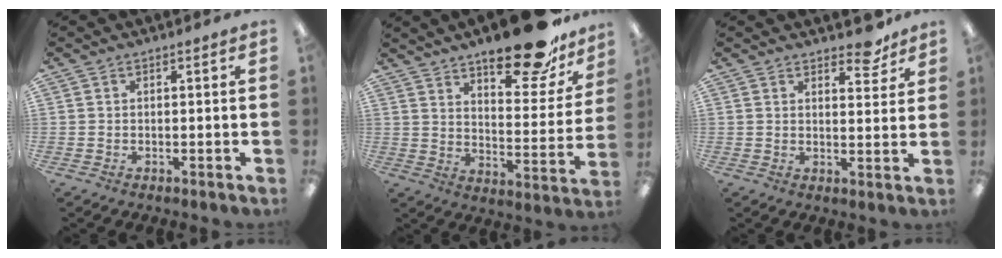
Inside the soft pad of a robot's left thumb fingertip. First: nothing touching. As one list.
[{"total": 20.2, "force": [15.2, 6.8, 11.4], "torque": [-0.167, -0.095, 0.252]}, {"total": 6.0, "force": [4.9, 2.4, 2.6], "torque": [-0.014, -0.033, 0.081]}]